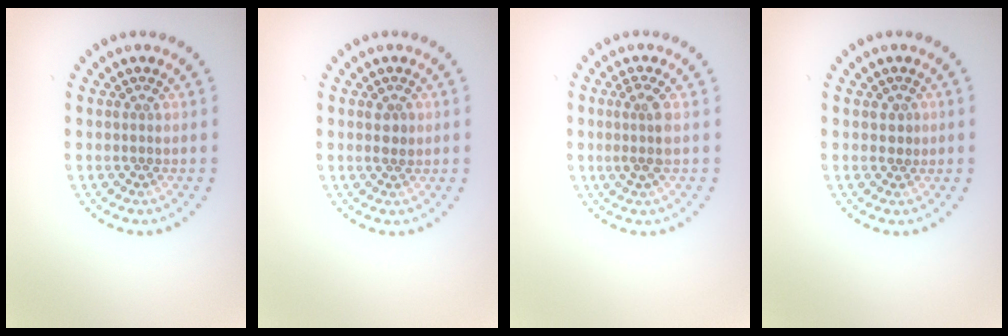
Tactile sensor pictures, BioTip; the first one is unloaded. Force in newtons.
{"total": 1.1, "press": 1.1, "slide": 0.2}
{"total": 2.0, "press": 1.6, "slide": 1.1}
{"total": 1.0, "press": 1.0, "slide": 0.4}